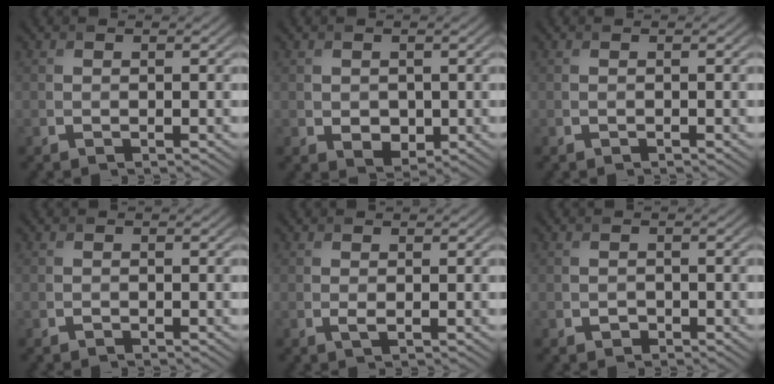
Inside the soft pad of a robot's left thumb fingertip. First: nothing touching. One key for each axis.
{"total": 2.3, "fx": 0.0, "fy": 1.9, "fz": 1.3, "tx": -0.033, "ty": -0.011, "tz": 0.003}
{"total": 0.0}
{"total": 0.0}
{"total": 0.8, "fx": 0.1, "fy": 0.2, "fz": 0.8, "tx": -0.018, "ty": -0.002, "tz": 0.002}
{"total": 0.9, "fx": -0.4, "fy": 0.8, "fz": 0.3, "tx": -0.003, "ty": -0.004, "tz": -0.009}